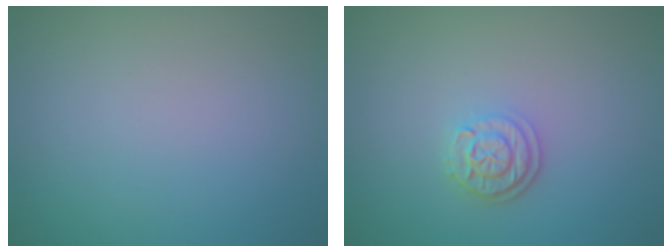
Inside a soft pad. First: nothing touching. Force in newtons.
{"total": 2.6, "press": 2.2, "slide": 1.4}